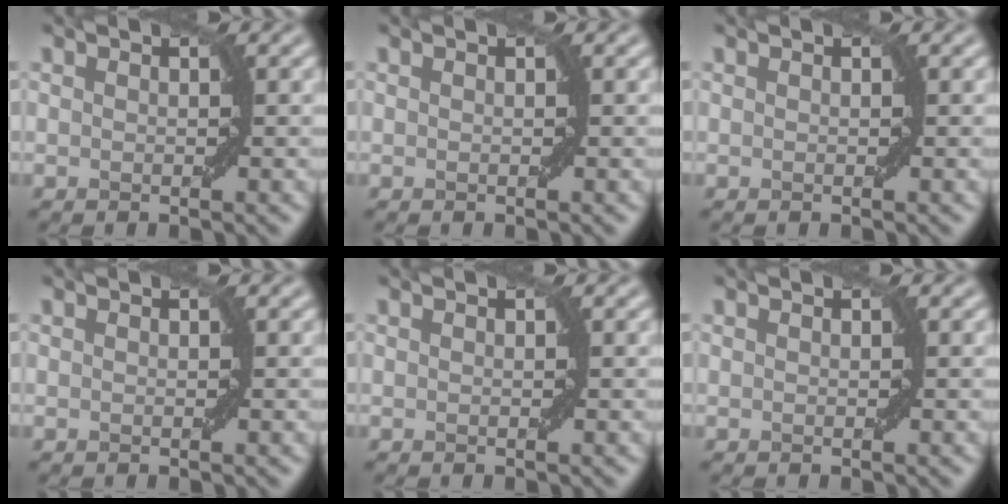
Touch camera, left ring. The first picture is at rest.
{"total": 0.0}
{"total": 0.0}
{"total": 0.0}
{"total": 0.0}
{"total": 0.0}